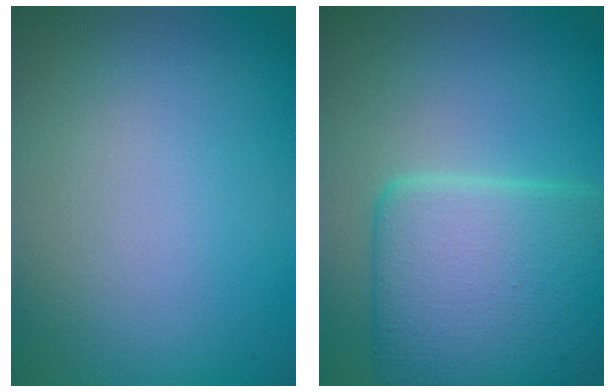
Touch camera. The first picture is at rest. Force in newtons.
{"total": 8.6, "press": 8.6, "slide": 0.6}